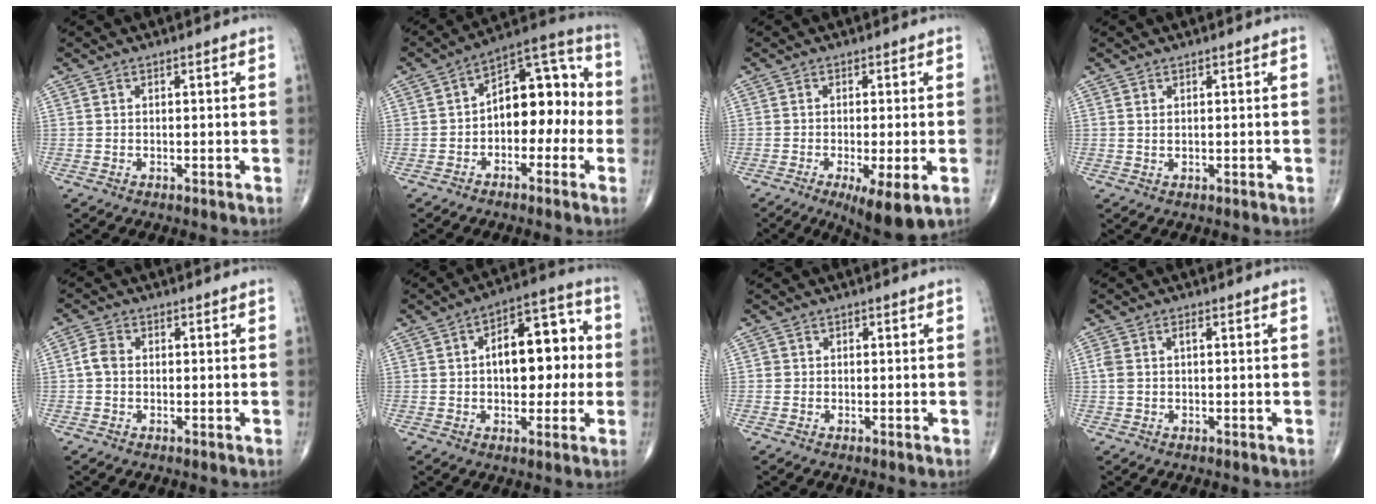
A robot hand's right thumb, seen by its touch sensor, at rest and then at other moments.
{"total": 13.0, "force": [-1.6, 8.0, 10.1], "torque": [-0.108, 0.049, -0.039]}
{"total": 9.0, "force": [-3.6, 2.0, 8.0], "torque": [-0.123, -0.015, -0.055]}
{"total": 0.5, "force": [0.3, 0.2, 0.5], "torque": [-0.011, 0.001, 0.005]}
{"total": 2.8, "force": [-0.2, 2.1, 1.9], "torque": [-0.037, 0.008, -0.010]}
{"total": 13.9, "force": [1.0, 7.7, 11.5], "torque": [-0.125, 0.031, 0.007]}
{"total": 0.9, "force": [-0.1, 0.8, 0.1], "torque": [0.006, 0.005, -0.004]}
{"total": 2.5, "force": [0.3, 1.4, 2.1], "torque": [-0.063, 0.014, 0.006]}